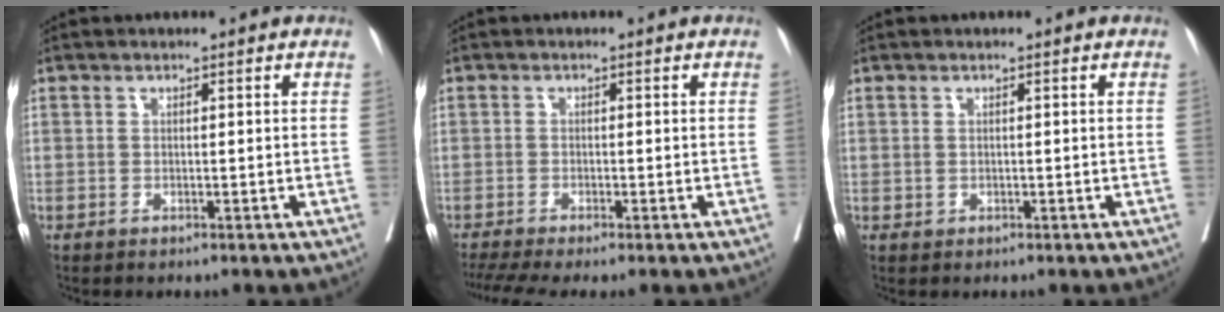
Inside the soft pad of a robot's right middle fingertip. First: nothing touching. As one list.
[{"total": 5.7, "force": [-4.4, 0.2, 3.5], "torque": [-0.060, -0.011, -0.076]}, {"total": 0.0}]